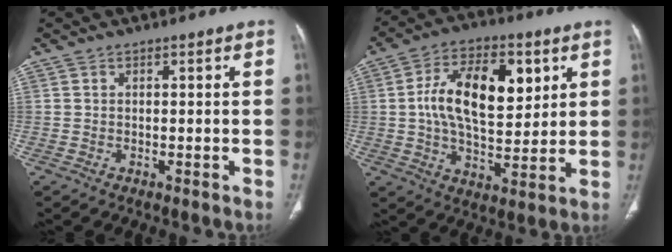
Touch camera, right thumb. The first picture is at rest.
{"total": 17.2, "force": [4.2, 9.2, 13.9], "torque": [-0.206, -0.005, 0.070]}